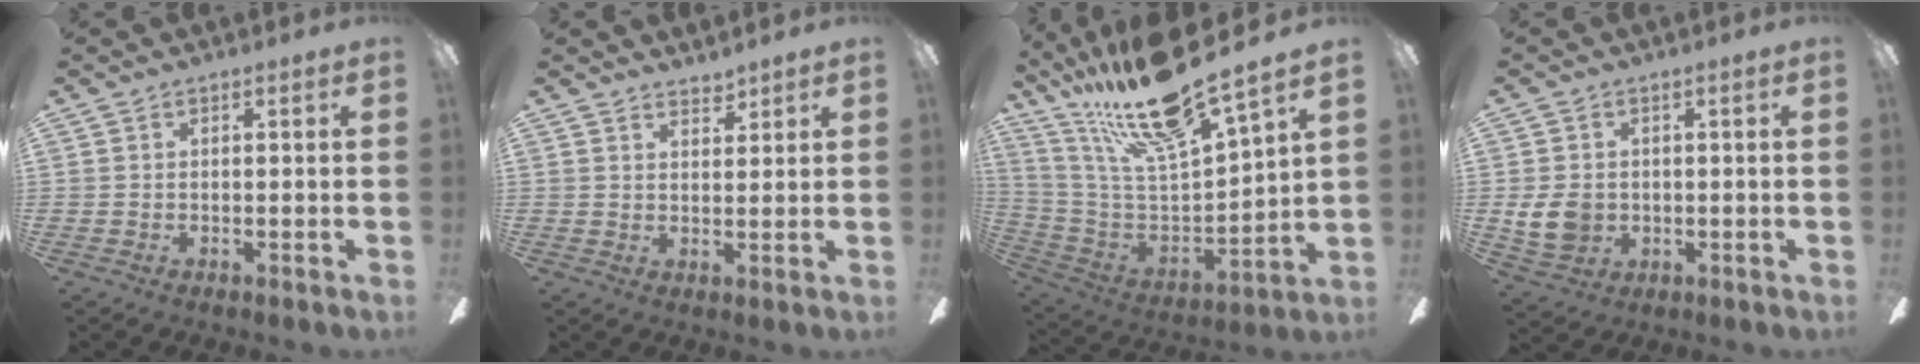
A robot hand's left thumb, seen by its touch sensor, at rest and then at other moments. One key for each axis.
{"total": 2.8, "fx": 2.8, "fy": 0.6, "fz": 0.2, "tx": 0.000, "ty": -0.018, "tz": 0.051}
{"total": 21.2, "fx": 17.2, "fy": 3.1, "fz": 12.0, "tx": -0.225, "ty": -0.113, "tz": 0.284}
{"total": 7.3, "fx": -0.3, "fy": 6.0, "fz": 4.1, "tx": -0.103, "ty": 0.005, "tz": -0.006}